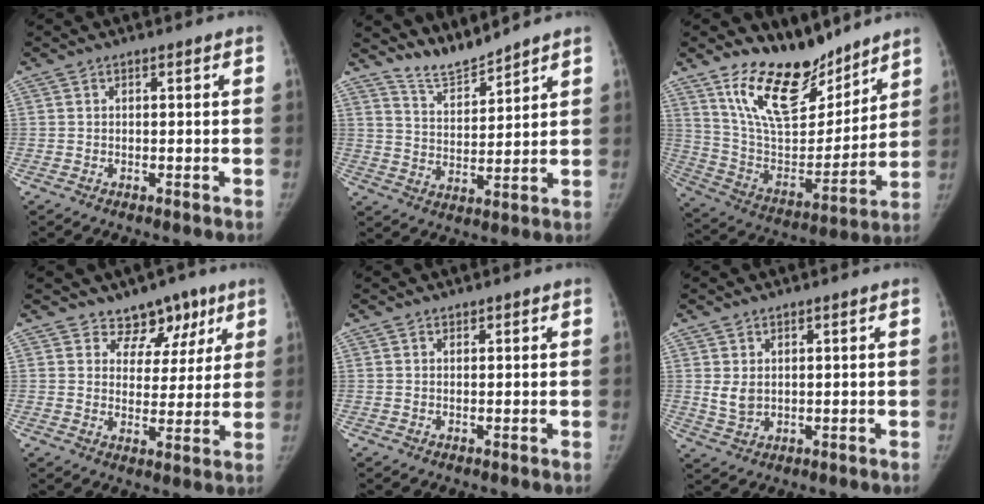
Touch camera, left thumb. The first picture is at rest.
{"total": 6.1, "force": [6.1, 0.0, 0.6], "torque": [-0.008, -0.047, 0.127]}
{"total": 19.7, "force": [14.8, 8.6, 9.8], "torque": [-0.119, -0.096, 0.268]}
{"total": 7.9, "force": [5.4, 5.4, 2.0], "torque": [0.022, -0.027, 0.080]}
{"total": 0.6, "force": [0.5, 0.3, 0.1], "torque": [0.000, -0.003, 0.006]}
{"total": 3.3, "force": [1.1, 2.2, 2.2], "torque": [-0.037, -0.011, 0.031]}